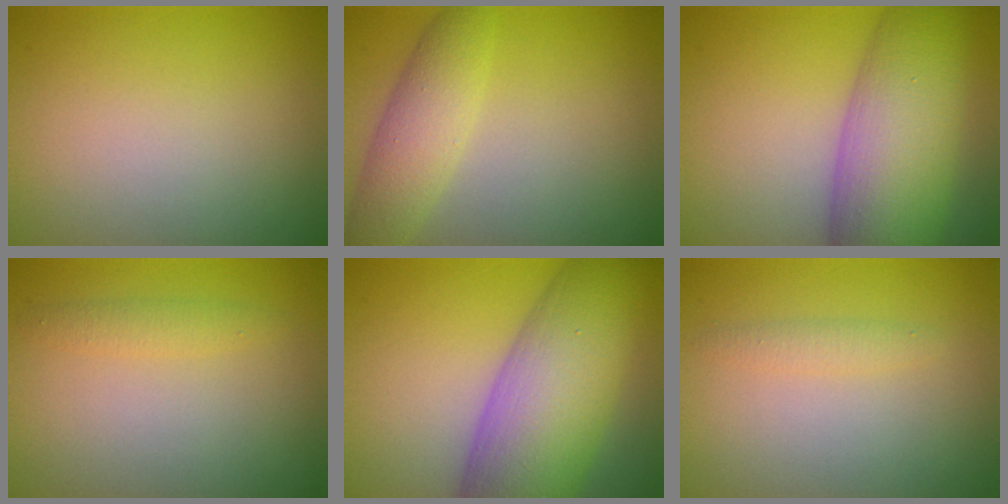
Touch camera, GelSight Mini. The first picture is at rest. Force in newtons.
{"total": 3.9, "press": 3.9, "slide": 0.1}
{"total": 11.0, "press": 11.0, "slide": 0.3}
{"total": 1.3, "press": 1.3, "slide": 0.0}
{"total": 11.9, "press": 11.9, "slide": 0.4}
{"total": 1.1, "press": 1.1, "slide": 0.0}